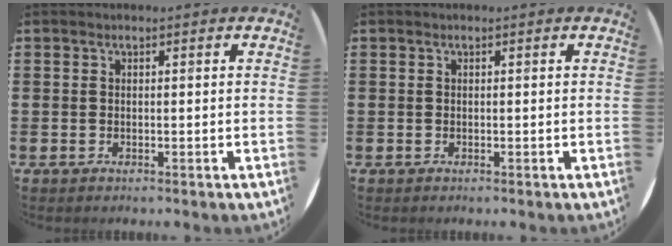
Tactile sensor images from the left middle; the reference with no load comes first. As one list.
[{"total": 0.0}]